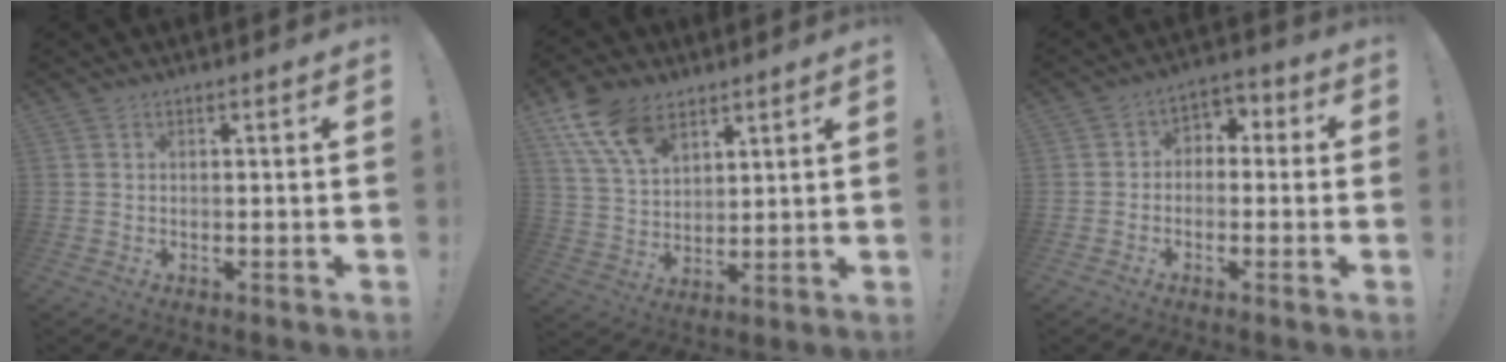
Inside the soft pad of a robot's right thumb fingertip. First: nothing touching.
{"total": 13.7, "force": [8.5, 8.1, 7.1], "torque": [-0.135, -0.032, 0.165]}
{"total": 4.9, "force": [-2.1, 4.0, 2.0], "torque": [-0.027, 0.025, -0.035]}